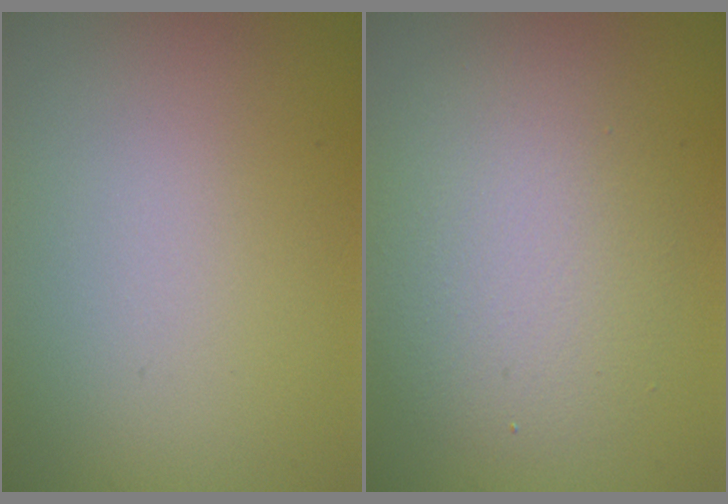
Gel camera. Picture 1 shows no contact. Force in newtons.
{"total": 4.8, "press": 4.8, "slide": 0.4}